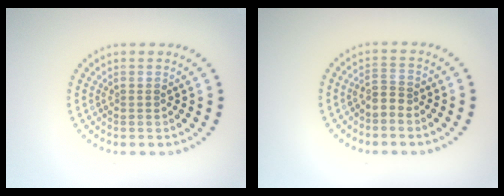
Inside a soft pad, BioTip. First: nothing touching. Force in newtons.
{"total": 1.7, "press": 1.2, "slide": 1.2}